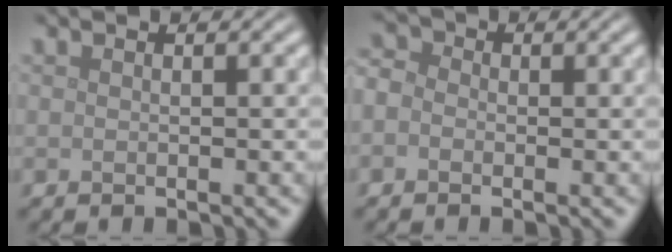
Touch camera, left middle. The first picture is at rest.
{"total": 2.1, "force": [-0.3, 1.8, 1.1], "torque": [-0.018, 0.007, -0.021]}